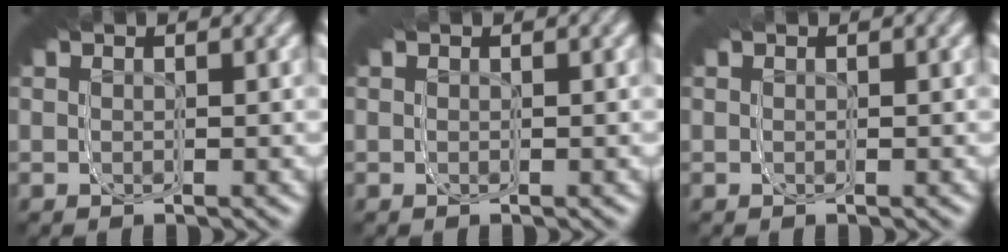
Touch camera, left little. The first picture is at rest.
{"total": 0.0}
{"total": 0.0}